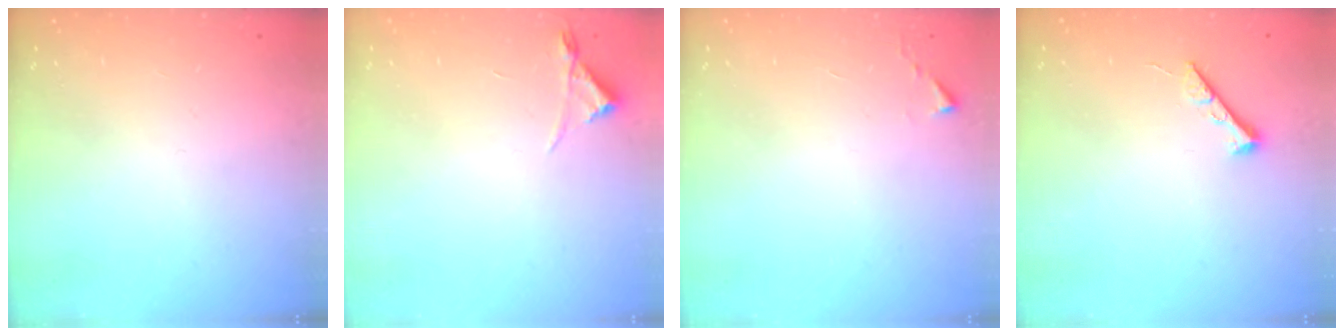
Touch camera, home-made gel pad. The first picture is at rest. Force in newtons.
{"total": 3.0, "press": 2.9, "slide": 0.5}
{"total": 2.7, "press": 2.7, "slide": 0.5}
{"total": 5.4, "press": 5.4, "slide": 0.8}